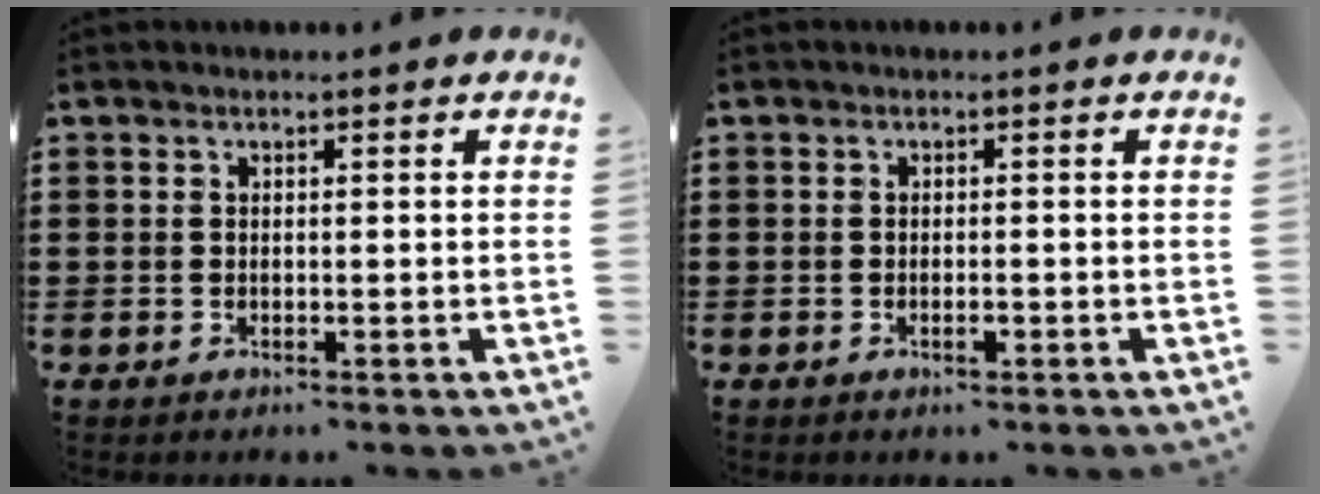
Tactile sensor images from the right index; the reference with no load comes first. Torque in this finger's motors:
{"motor_torque": [-0.36, 0.17, 0.07, 0.00]}